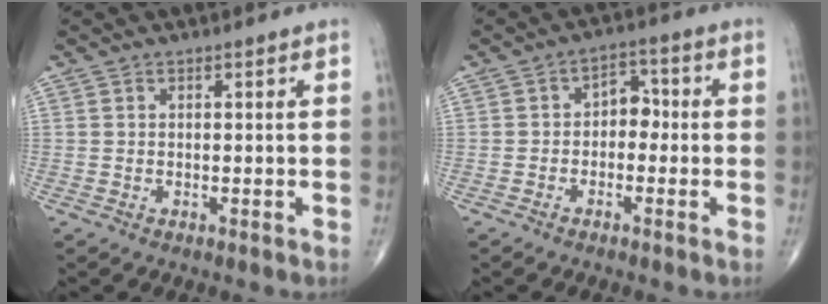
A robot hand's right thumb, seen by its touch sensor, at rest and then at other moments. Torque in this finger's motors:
{"motor_torque": [0.41, 0.49, -0.13, -0.13, -0.01]}